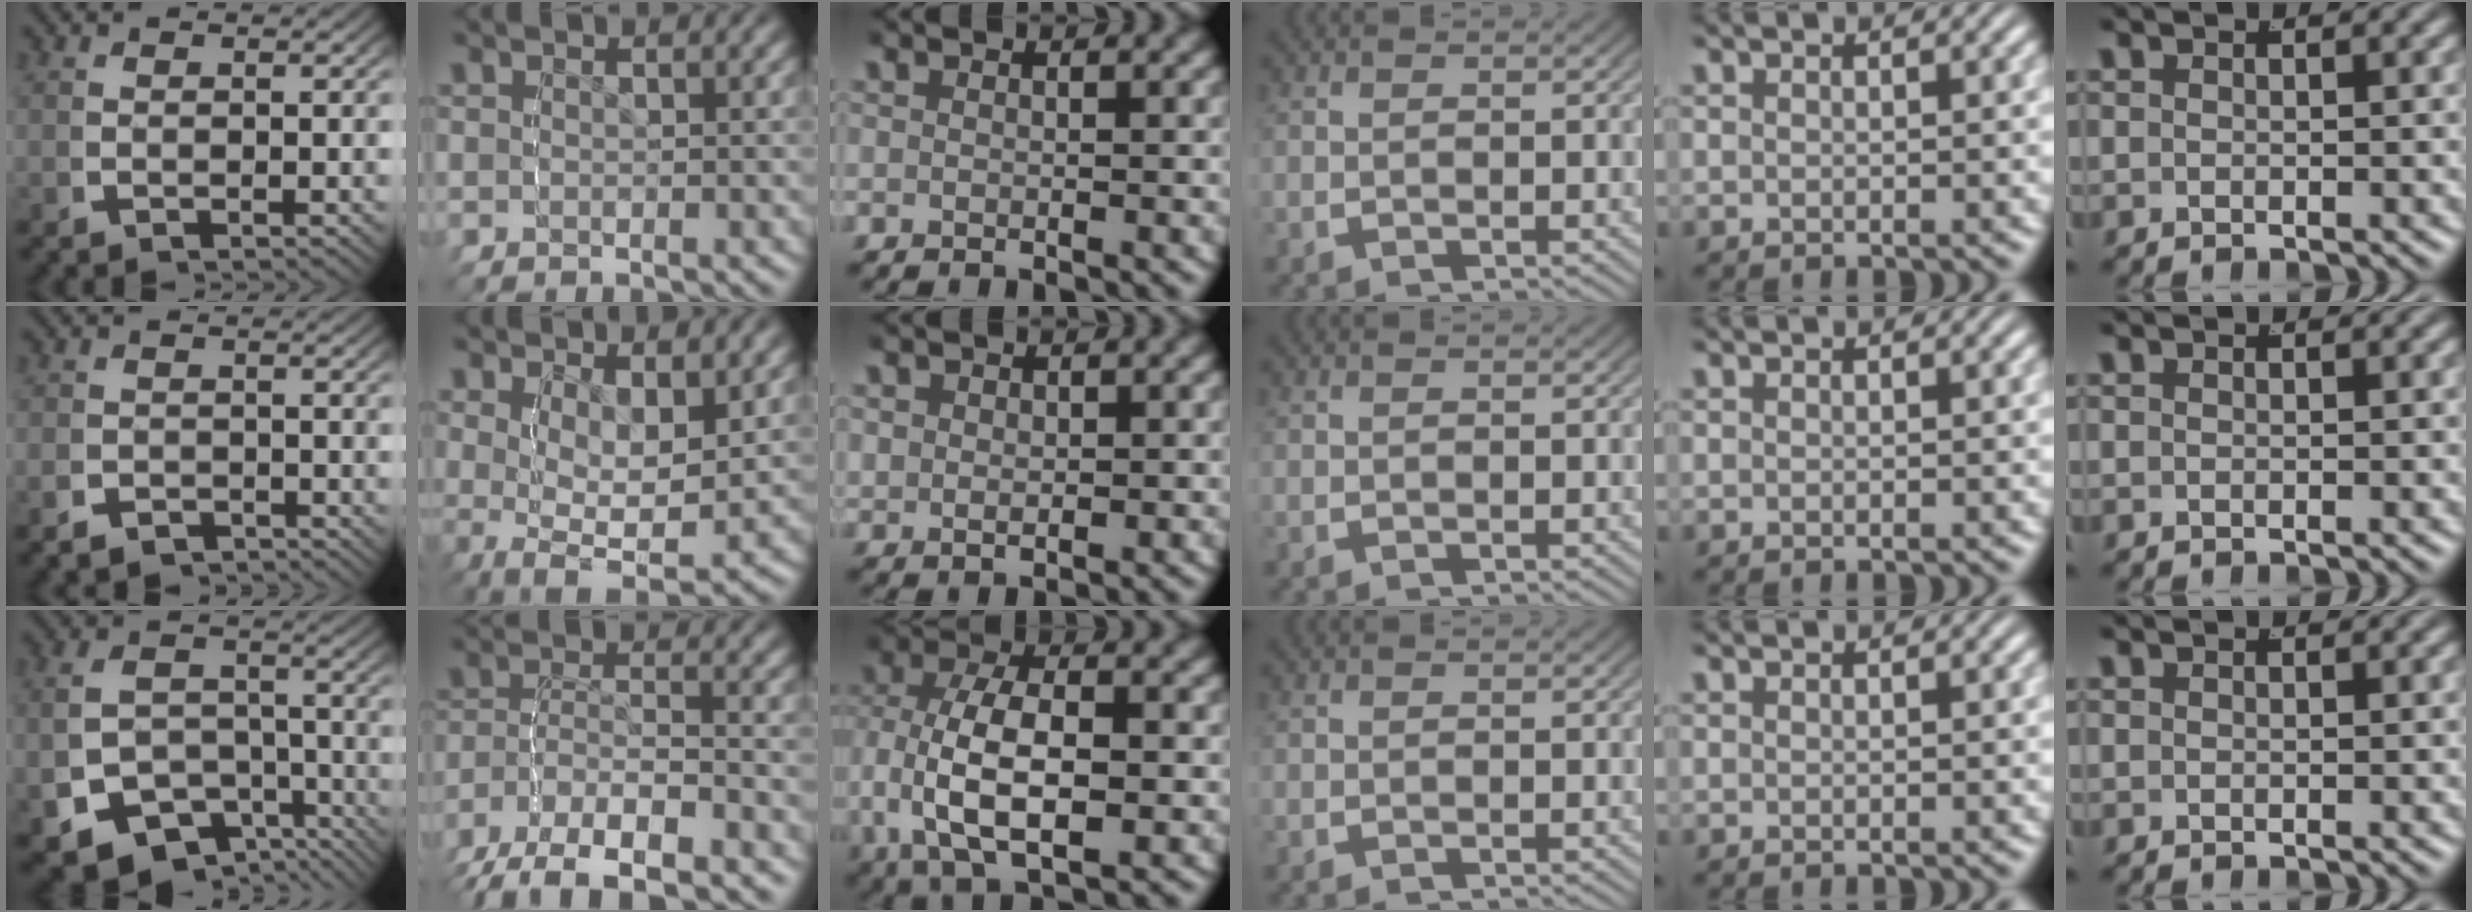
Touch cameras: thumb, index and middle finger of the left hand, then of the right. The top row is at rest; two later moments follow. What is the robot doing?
{"motion": "grasp_and_lifting", "object": "cloth"}